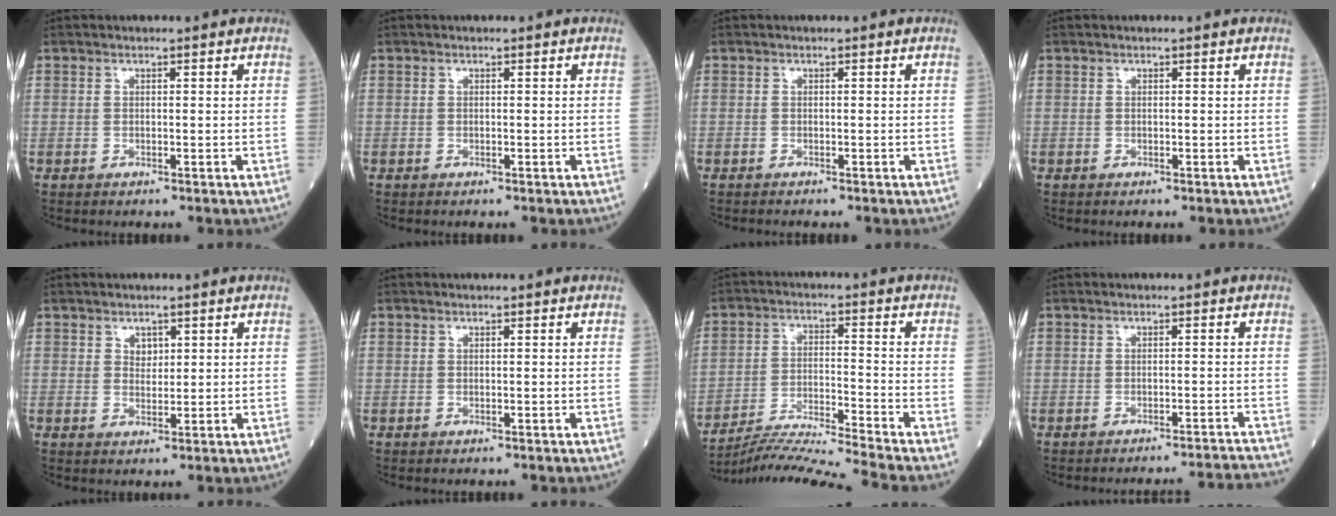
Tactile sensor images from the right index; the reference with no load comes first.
{"total": 0.0}
{"total": 0.9, "force": [-0.8, -0.1, 0.3], "torque": [-0.002, 0.001, -0.012]}
{"total": 0.0}
{"total": 1.8, "force": [0.9, 1.2, 0.9], "torque": [-0.015, -0.002, 0.017]}
{"total": 0.0}
{"total": 13.6, "force": [-12.5, -3.6, 3.9], "torque": [-0.056, -0.013, -0.212]}
{"total": 9.0, "force": [-8.8, -2.2, 0.7], "torque": [0.008, -0.014, -0.101]}